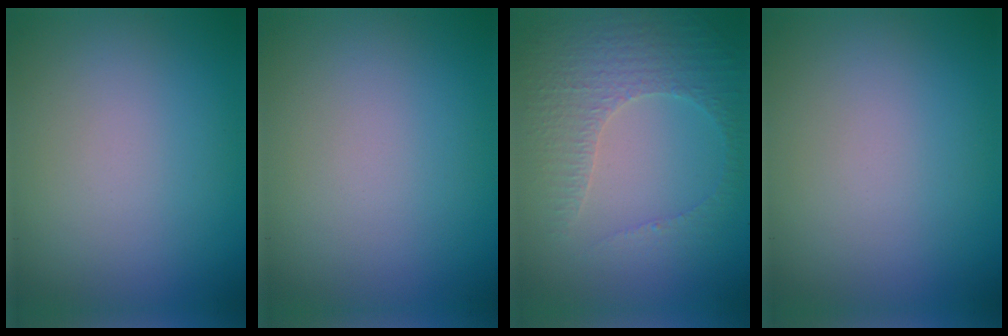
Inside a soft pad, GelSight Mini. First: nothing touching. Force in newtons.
{"total": 0.0}
{"total": 4.6, "press": 3.3, "slide": 3.2}
{"total": 0.0}